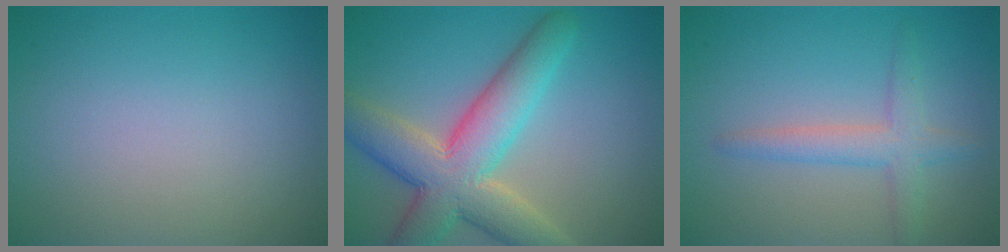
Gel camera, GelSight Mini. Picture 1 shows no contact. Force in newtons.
{"total": 8.8, "press": 8.7, "slide": 0.7}
{"total": 2.9, "press": 2.9, "slide": 0.2}